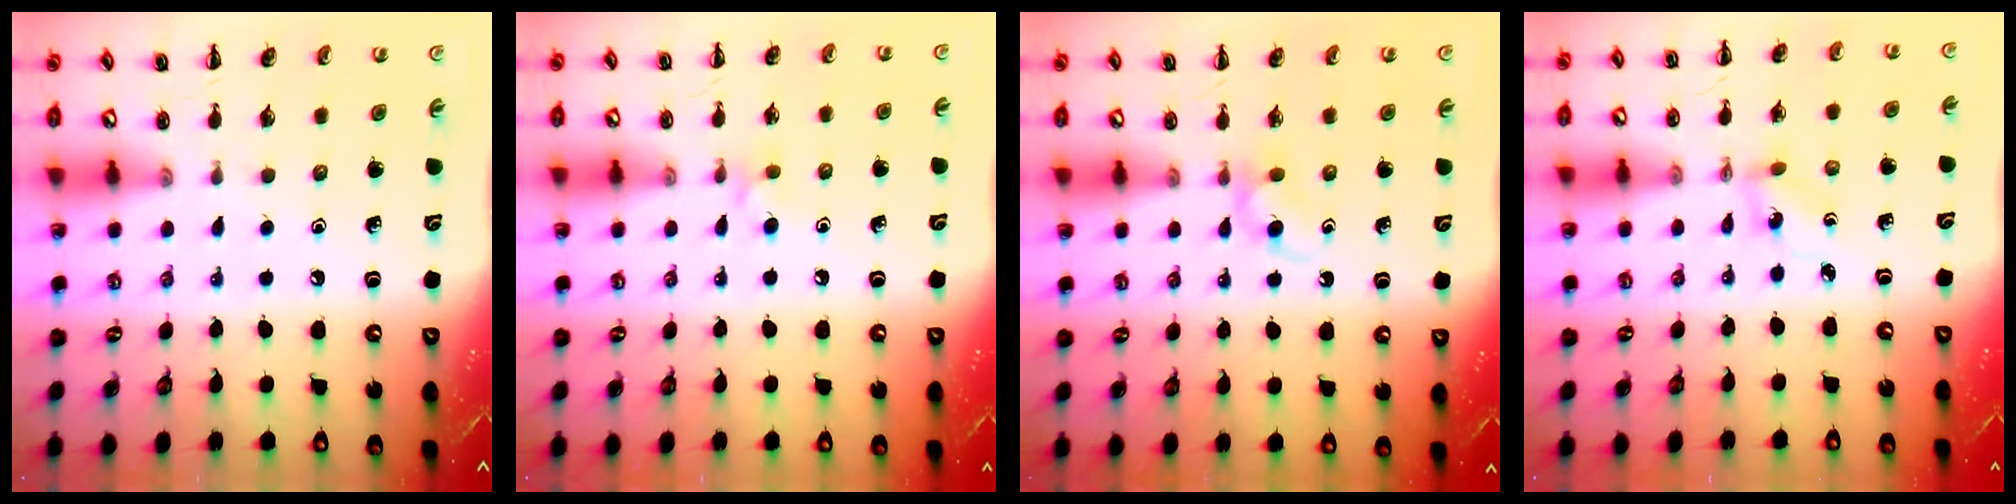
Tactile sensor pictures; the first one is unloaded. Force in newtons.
{"total": 4.1, "press": 3.8, "slide": 1.6}
{"total": 2.7, "press": 2.4, "slide": 1.2}
{"total": 1.2, "press": 1.1, "slide": 0.5}